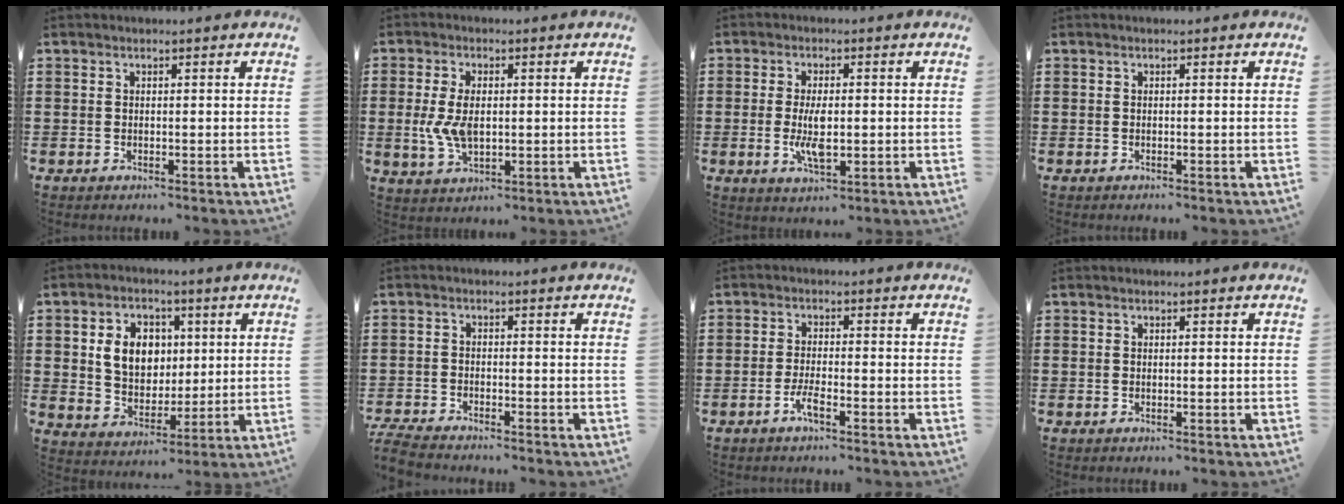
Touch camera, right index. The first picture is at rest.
{"total": 5.9, "force": [0.0, 3.3, 4.8], "torque": [-0.116, 0.002, -0.005]}
{"total": 5.5, "force": [-0.5, 2.2, 5.0], "torque": [-0.103, -0.009, -0.017]}
{"total": 0.0}
{"total": 8.0, "force": [1.7, 6.4, 4.5], "torque": [-0.095, 0.016, 0.028]}
{"total": 3.1, "force": [-3.1, 0.1, 0.4], "torque": [-0.023, -0.005, -0.068]}
{"total": 2.9, "force": [-1.7, 0.3, 2.3], "torque": [-0.047, -0.003, -0.032]}
{"total": 0.0}